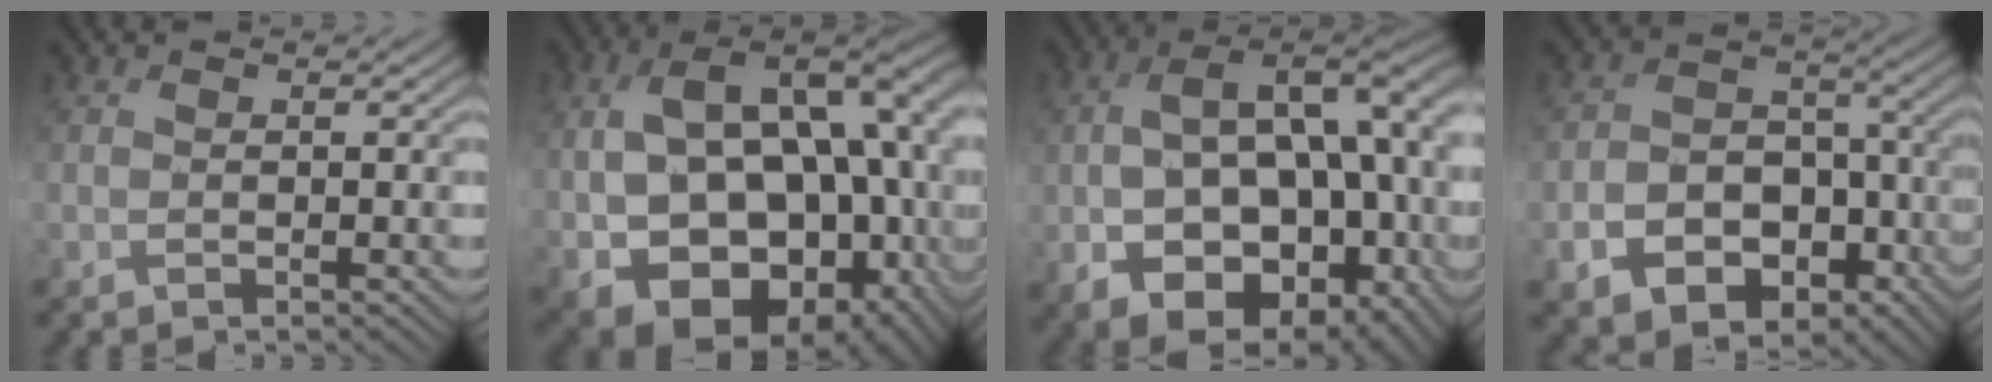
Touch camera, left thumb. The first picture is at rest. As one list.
[{"total": 20.7, "force": [-1.9, 13.9, 15.3], "torque": [-0.265, -0.039, 0.009]}, {"total": 18.0, "force": [-3.3, 11.3, 13.6], "torque": [-0.214, -0.022, -0.033]}, {"total": 13.6, "force": [-6.5, 10.0, 6.6], "torque": [-0.141, -0.031, -0.092]}]